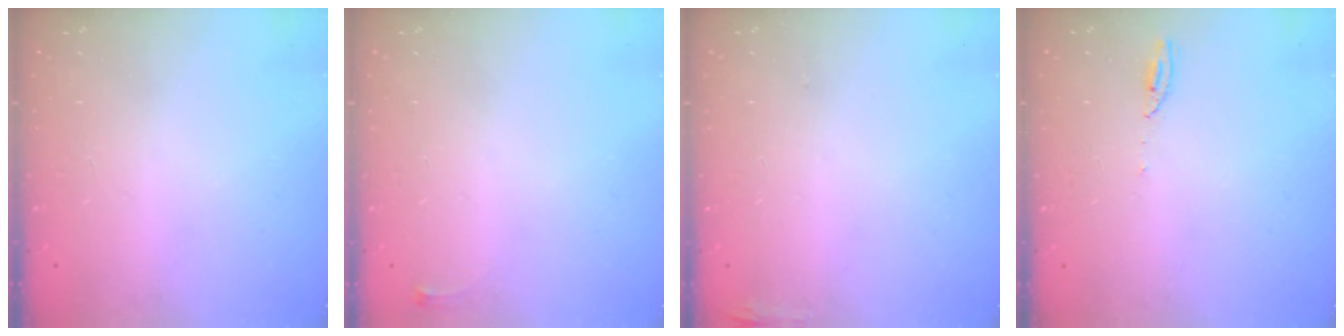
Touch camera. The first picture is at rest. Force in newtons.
{"total": 2.6, "press": 2.6, "slide": 0.6}
{"total": 6.3, "press": 5.9, "slide": 2.1}
{"total": 4.4, "press": 4.4, "slide": 0.1}